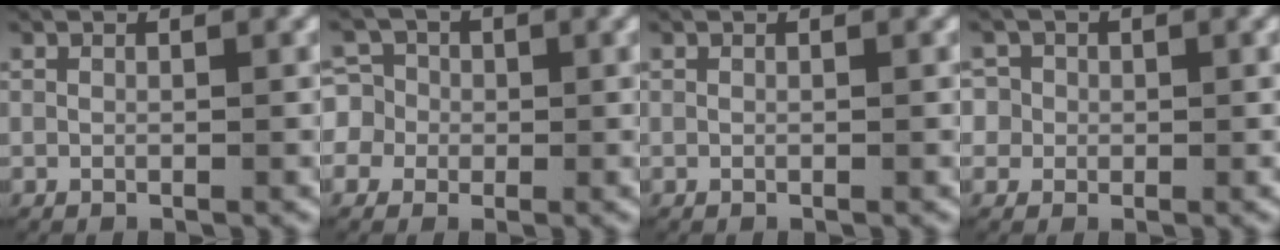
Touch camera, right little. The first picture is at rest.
{"total": 7.5, "force": [-0.6, 7.1, 2.2], "torque": [-0.078, -0.022, -0.015]}
{"total": 0.0}
{"total": 4.2, "force": [0.1, 4.0, 1.0], "torque": [-0.038, -0.006, -0.003]}